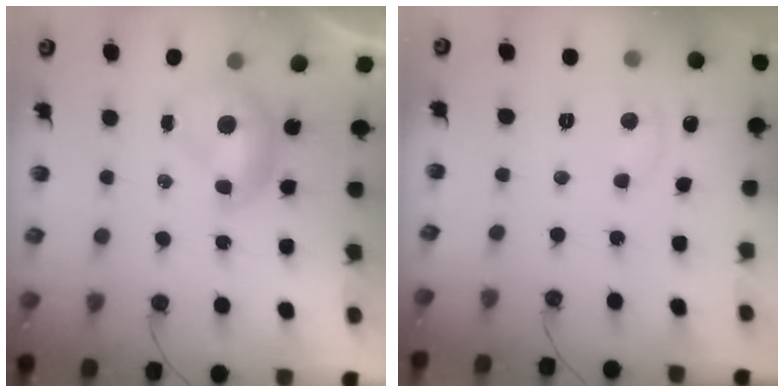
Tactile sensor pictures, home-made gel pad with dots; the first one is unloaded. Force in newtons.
{"total": 0.7, "press": 0.3, "slide": 0.7}